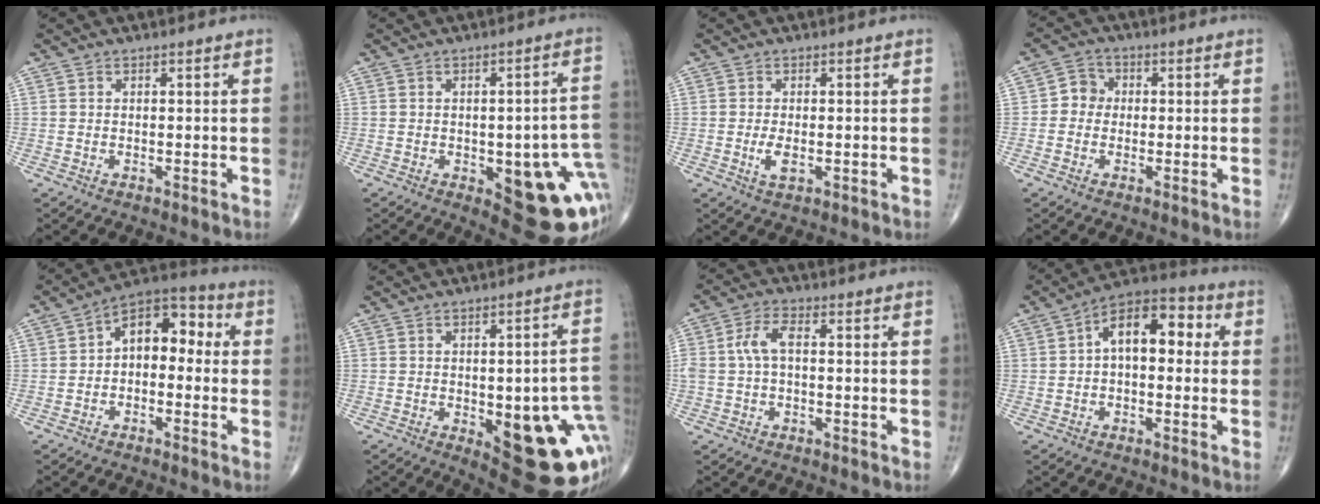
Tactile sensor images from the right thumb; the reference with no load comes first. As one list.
[{"total": 18.0, "force": [-3.8, 6.8, 16.2], "torque": [-0.149, 0.015, -0.018]}, {"total": 2.8, "force": [-0.5, 1.3, 2.4], "torque": [-0.051, -0.006, -0.010]}, {"total": 3.9, "force": [-0.2, 3.6, 1.5], "torque": [-0.002, 0.010, -0.015]}, {"total": 10.0, "force": [0.2, 6.3, 7.7], "torque": [-0.083, 0.041, -0.018]}, {"total": 20.4, "force": [-4.3, 7.3, 18.6], "torque": [-0.187, 0.009, -0.022]}, {"total": 5.0, "force": [0.2, 2.5, 4.4], "torque": [-0.104, 0.018, 0.001]}, {"total": 11.3, "force": [1.4, 6.3, 9.3], "torque": [-0.120, 0.037, 0.008]}]